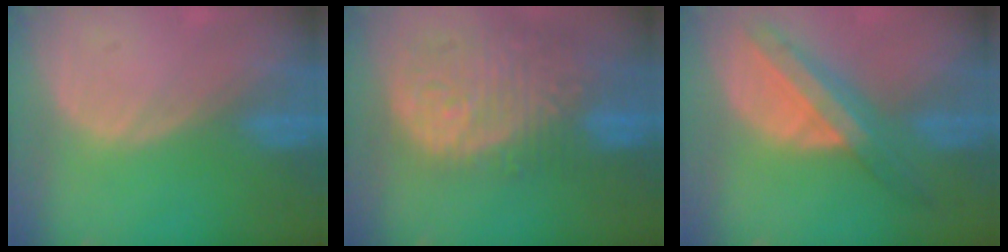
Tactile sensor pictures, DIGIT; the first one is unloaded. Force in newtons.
{"total": 13.6, "press": 11.4, "slide": 7.4}
{"total": 8.5, "press": 7.3, "slide": 4.4}